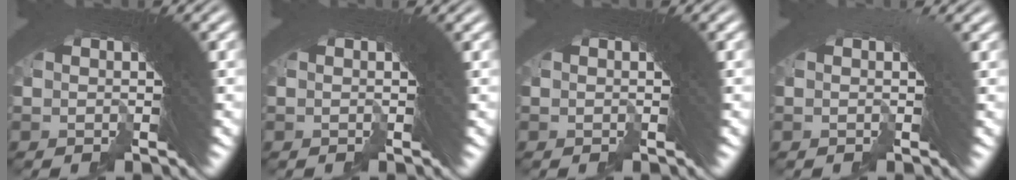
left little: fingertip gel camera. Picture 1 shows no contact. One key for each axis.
{"total": 0.0}
{"total": 0.0}
{"total": 0.9, "fx": 0.1, "fy": 0.2, "fz": 0.8, "tx": 0.011, "ty": 0.018, "tz": -0.012}